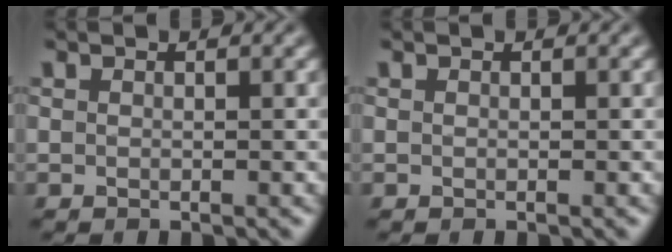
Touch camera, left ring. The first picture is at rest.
{"total": 0.0}